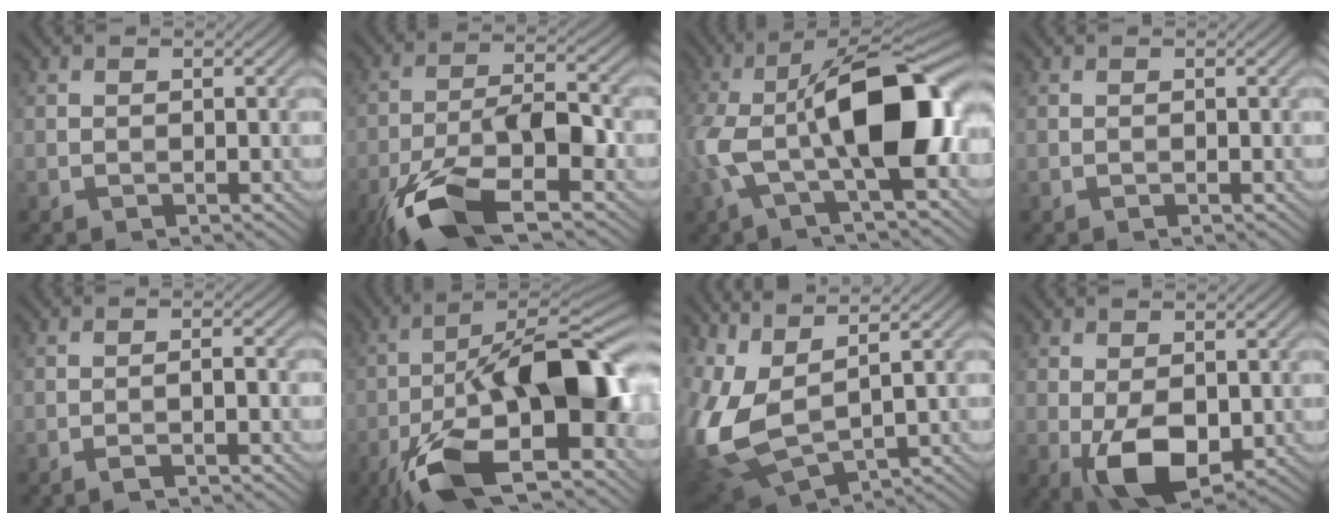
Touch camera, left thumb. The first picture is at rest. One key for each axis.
{"total": 13.0, "fx": -7.3, "fy": 4.4, "fz": 9.8, "tx": -0.193, "ty": -0.010, "tz": -0.147}
{"total": 14.8, "fx": -1.0, "fy": 6.1, "fz": 13.4, "tx": -0.265, "ty": -0.006, "tz": -0.024}
{"total": 0.0}
{"total": 2.1, "fx": -1.2, "fy": 0.1, "fz": 1.7, "tx": -0.027, "ty": 0.011, "tz": -0.028}
{"total": 18.8, "fx": -6.8, "fy": 7.5, "fz": 15.9, "tx": -0.271, "ty": -0.008, "tz": -0.120}
{"total": 11.4, "fx": 2.5, "fy": 4.9, "fz": 9.9, "tx": -0.267, "ty": -0.009, "tz": 0.066}
{"total": 7.1, "fx": -1.7, "fy": 3.9, "fz": 5.7, "tx": -0.123, "ty": -0.015, "tz": -0.024}